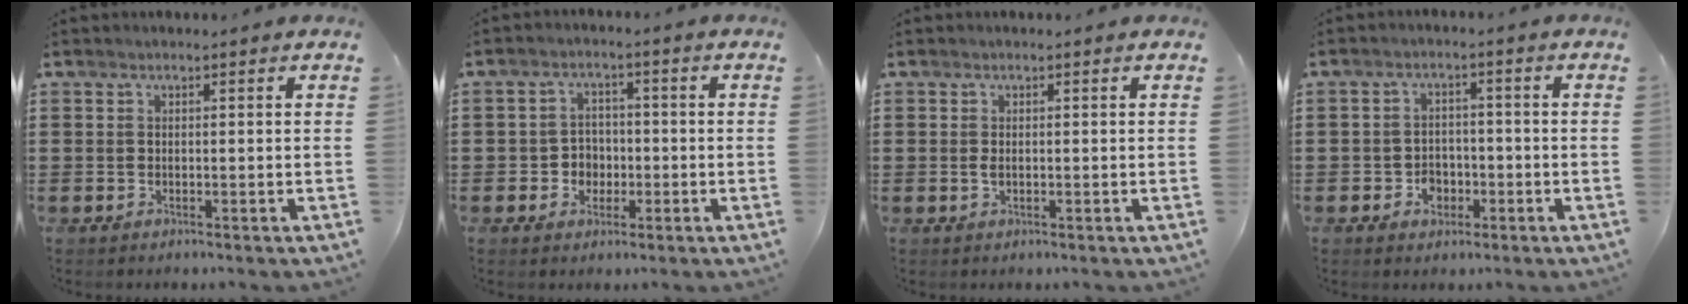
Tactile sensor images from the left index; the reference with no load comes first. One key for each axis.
{"total": 3.4, "fx": -1.1, "fy": 3.1, "fz": 1.0, "tx": -0.031, "ty": 0.005, "tz": -0.025}
{"total": 1.0, "fx": 0.0, "fy": 0.4, "fz": 0.9, "tx": -0.018, "ty": 0.001, "tz": 0.000}
{"total": 3.6, "fx": -1.8, "fy": 2.7, "fz": 1.5, "tx": -0.032, "ty": 0.007, "tz": -0.038}